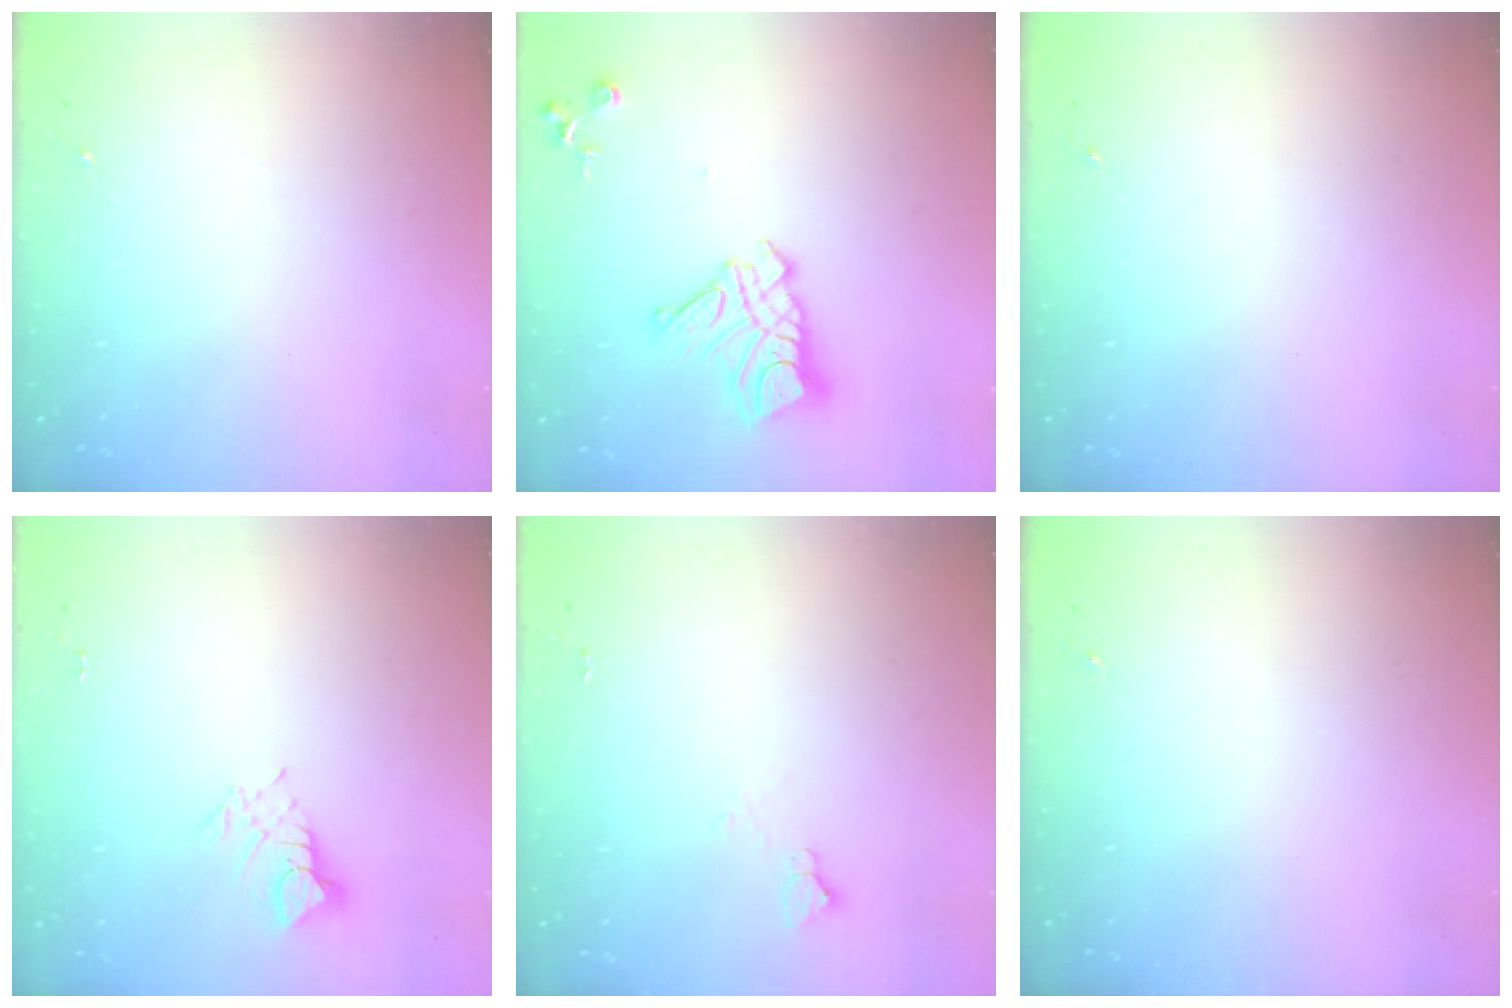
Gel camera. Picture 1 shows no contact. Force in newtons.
{"total": 13.7, "press": 13.6, "slide": 1.2}
{"total": 0.0}
{"total": 3.5, "press": 3.5, "slide": 0.3}
{"total": 3.6, "press": 3.6, "slide": 0.5}
{"total": 0.0}